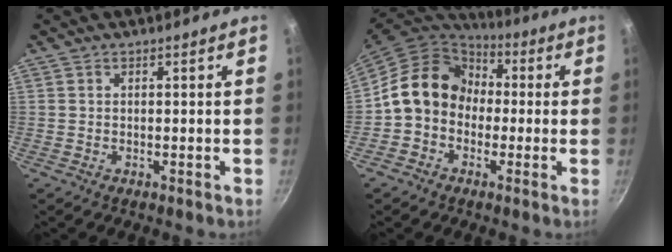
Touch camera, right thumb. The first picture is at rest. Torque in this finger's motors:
{"motor_torque": [1.00, 2.86, 1.00, -0.89, 0.11]}